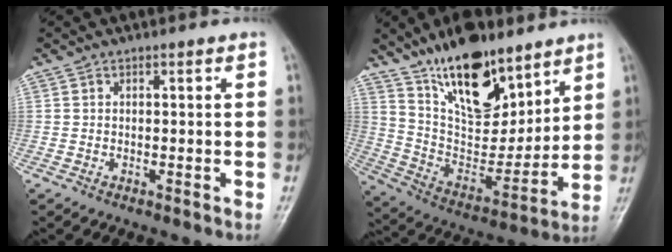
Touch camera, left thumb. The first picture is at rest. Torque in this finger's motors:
{"motor_torque": [0.37, 0.22, 1.06, -1.71, 0.23]}